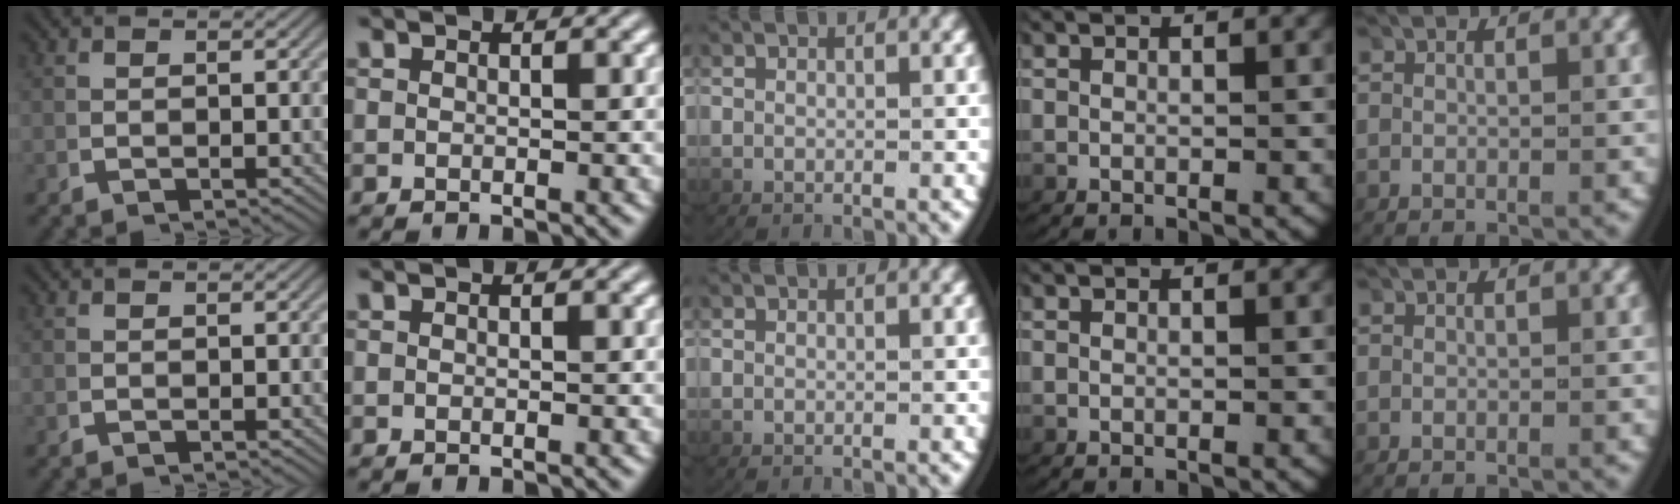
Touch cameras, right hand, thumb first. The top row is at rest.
{}